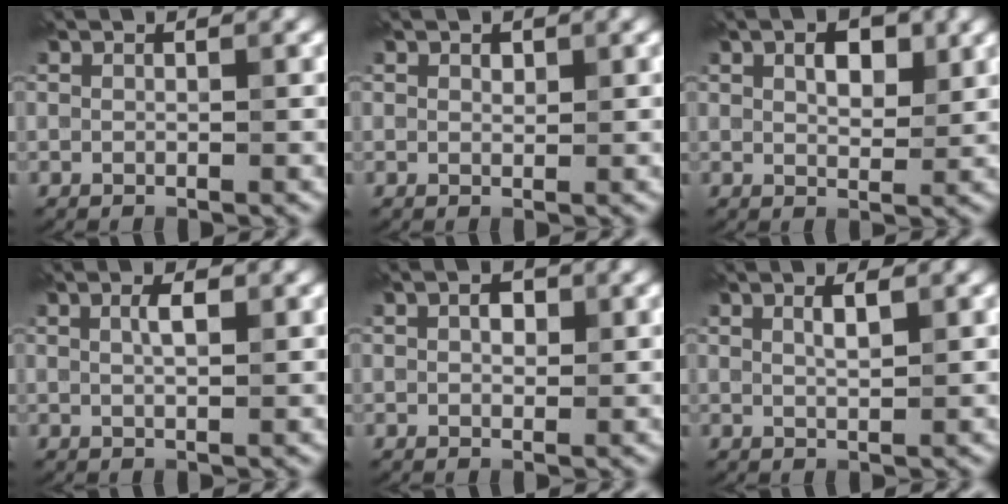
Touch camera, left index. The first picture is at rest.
{"total": 0.7, "force": [0.5, 0.4, 0.3], "torque": [-0.005, -0.003, 0.008]}
{"total": 3.1, "force": [1.3, 1.6, 2.3], "torque": [-0.038, 0.003, 0.023]}
{"total": 1.6, "force": [0.5, 0.5, 1.5], "torque": [-0.026, 0.002, 0.008]}
{"total": 1.5, "force": [0.4, 1.0, 1.1], "torque": [-0.017, 0.002, 0.004]}
{"total": 1.6, "force": [0.8, 0.4, 1.3], "torque": [-0.021, 0.003, 0.011]}